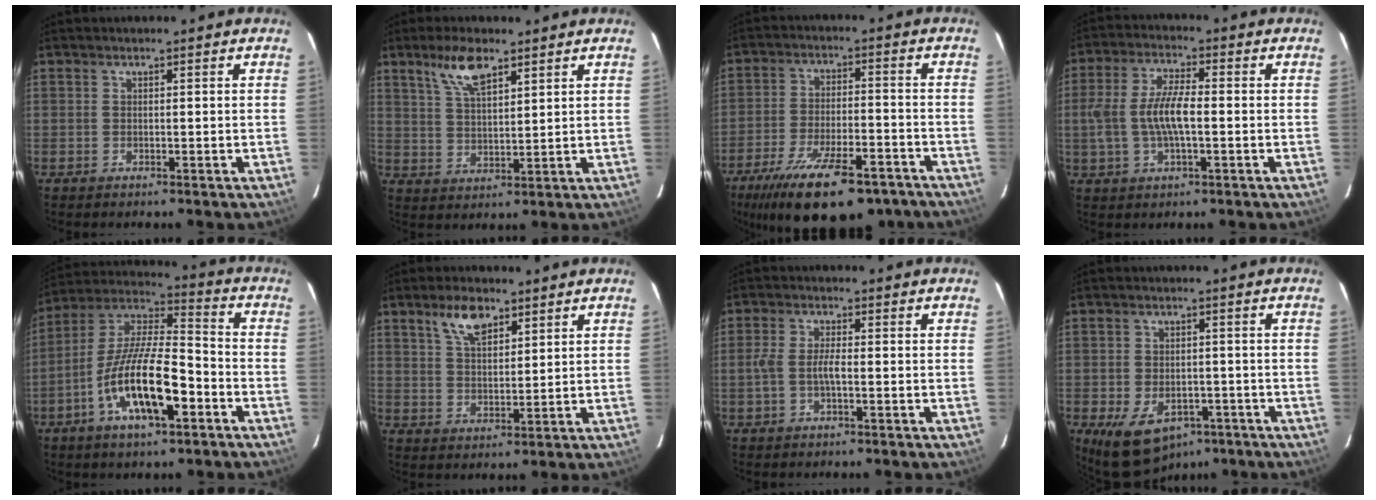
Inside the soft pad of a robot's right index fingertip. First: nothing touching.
{"total": 7.4, "force": [4.8, 2.5, 5.0], "torque": [-0.094, 0.007, 0.097]}
{"total": 21.0, "force": [-14.7, 7.2, 13.1], "torque": [-0.246, -0.039, -0.219]}
{"total": 8.9, "force": [-1.0, 3.1, 8.3], "torque": [-0.171, 0.006, -0.017]}
{"total": 16.8, "force": [-6.8, 5.1, 14.4], "torque": [-0.280, -0.006, -0.130]}
{"total": 6.7, "force": [4.3, 2.9, 4.3], "torque": [-0.074, 0.006, 0.081]}
{"total": 3.5, "force": [-1.1, 0.9, 3.2], "torque": [-0.072, 0.006, -0.022]}
{"total": 11.3, "force": [-6.3, 7.1, 6.1], "torque": [-0.135, -0.016, -0.083]}